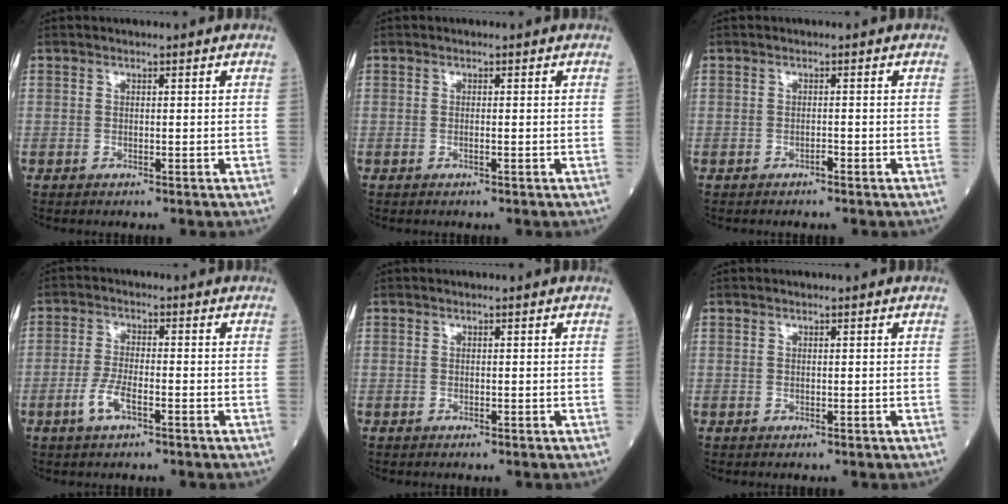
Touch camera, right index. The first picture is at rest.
{"total": 0.5, "force": [-0.2, 0.0, 0.5], "torque": [-0.012, -0.001, -0.004]}
{"total": 0.6, "force": [-0.5, 0.1, 0.3], "torque": [-0.007, 0.000, -0.010]}
{"total": 4.3, "force": [-2.0, 1.1, 3.6], "torque": [-0.079, -0.001, -0.041]}
{"total": 0.0}
{"total": 0.0}